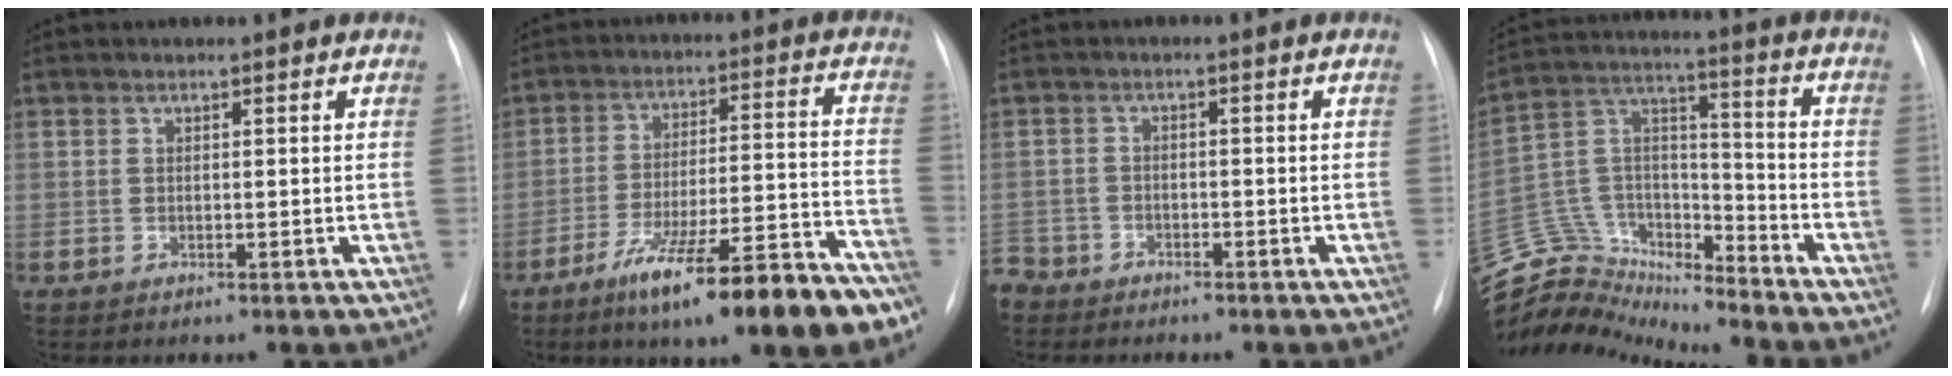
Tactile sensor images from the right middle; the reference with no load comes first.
{"total": 20.3, "force": [-13.6, 2.0, 15.0], "torque": [-0.179, 0.002, -0.216]}
{"total": 4.8, "force": [-4.1, 2.6, -0.1], "torque": [-0.001, 0.000, -0.081]}
{"total": 16.0, "force": [-15.6, 3.1, 1.2], "torque": [-0.031, 0.075, -0.281]}